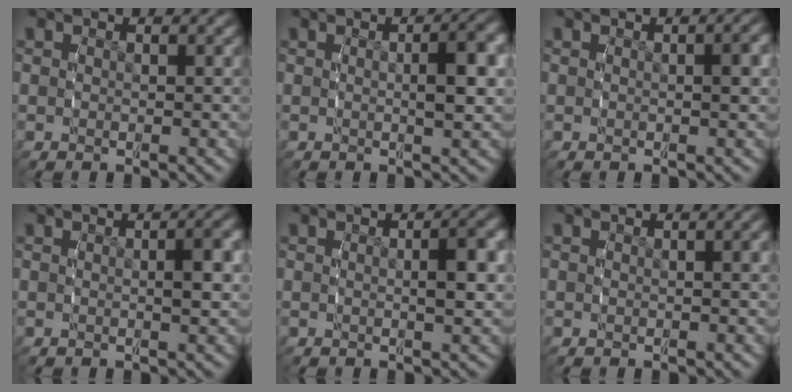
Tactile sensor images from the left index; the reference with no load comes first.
{"total": 2.7, "force": [0.2, -0.1, 2.7], "torque": [-0.041, -0.004, 0.007]}
{"total": 1.3, "force": [0.1, 0.0, 1.3], "torque": [-0.018, 0.004, 0.004]}
{"total": 1.9, "force": [0.1, -0.1, 1.9], "torque": [-0.030, -0.001, 0.005]}
{"total": 2.3, "force": [0.1, -0.1, 2.3], "torque": [-0.034, -0.002, 0.005]}
{"total": 0.6, "force": [0.1, -0.1, 0.6], "torque": [-0.006, 0.003, 0.001]}